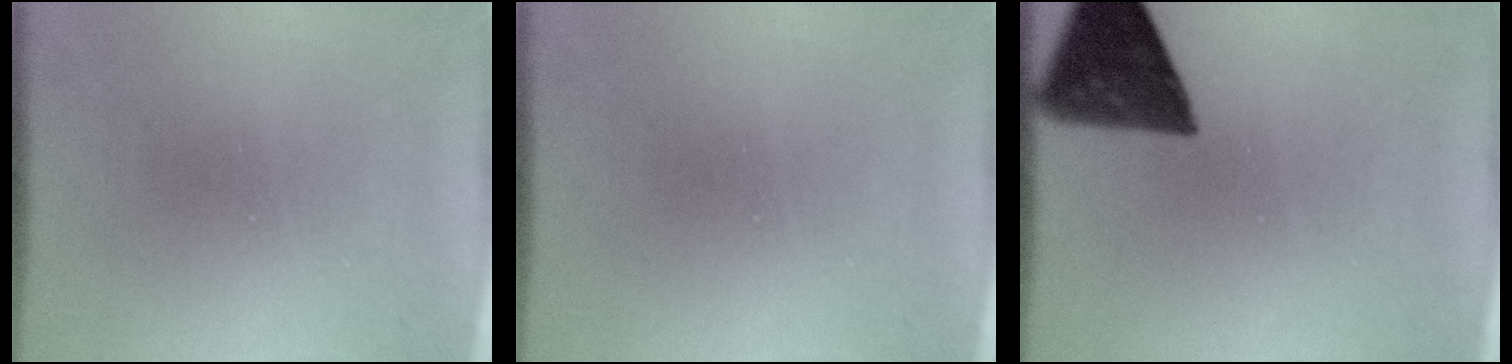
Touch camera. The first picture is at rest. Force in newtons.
{"total": 0.0}
{"total": 10.4}